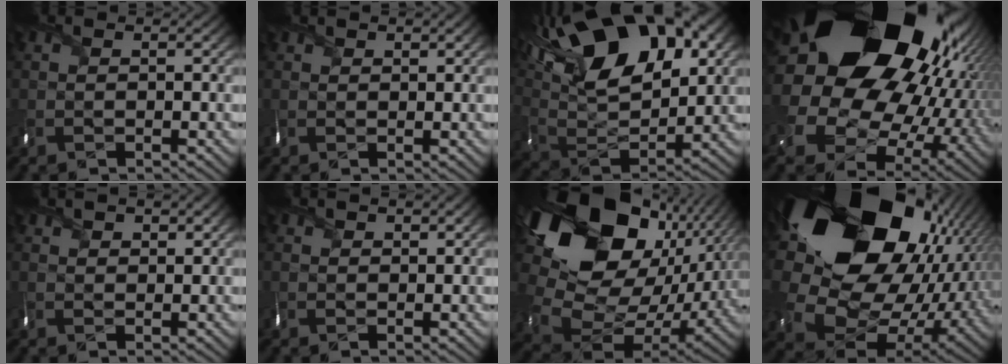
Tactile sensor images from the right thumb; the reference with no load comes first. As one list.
[{"total": 2.0, "force": [1.3, 1.2, 0.9], "torque": [-0.020, 0.004, 0.024]}, {"total": 20.0, "force": [9.7, 10.4, 14.0], "torque": [-0.274, 0.053, 0.151]}, {"total": 25.5, "force": [8.8, 18.7, 15.1], "torque": [-0.337, -0.009, 0.152]}, {"total": 3.0, "force": [2.2, 1.5, 1.3], "torque": [-0.030, 0.004, 0.038]}, {"total": 2.3, "force": [1.6, 1.3, 1.1], "torque": [-0.023, 0.005, 0.029]}, {"total": 21.1, "force": [7.5, 14.6, 13.4], "torque": [-0.298, -0.006, 0.163]}, {"total": 23.7, "force": [7.2, 17.0, 14.8], "torque": [-0.321, -0.023, 0.151]}]